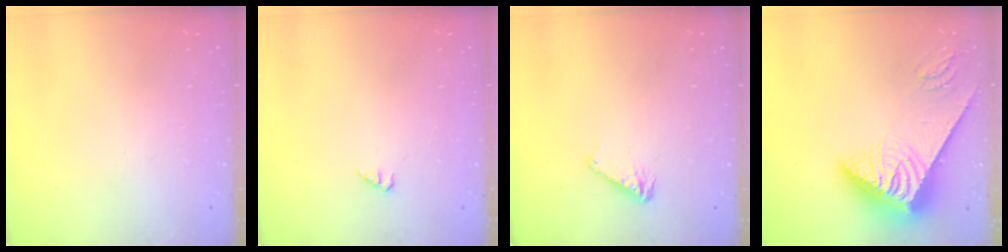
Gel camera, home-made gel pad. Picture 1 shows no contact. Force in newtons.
{"total": 1.6, "press": 1.6, "slide": 0.2}
{"total": 4.0, "press": 4.0, "slide": 0.2}
{"total": 9.7, "press": 9.7, "slide": 1.2}